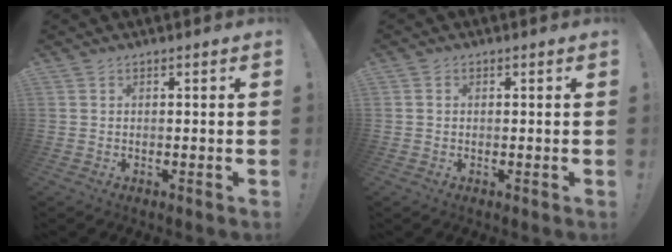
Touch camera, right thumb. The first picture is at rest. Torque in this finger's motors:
{"motor_torque": [-0.32, 0.02, 0.04, 0.01, 0.06]}